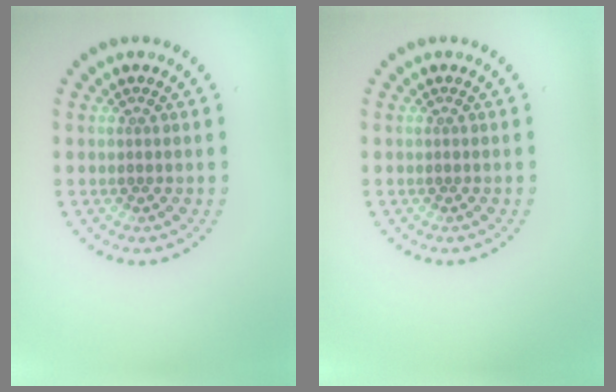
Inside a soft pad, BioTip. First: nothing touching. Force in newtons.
{"total": 0.0}